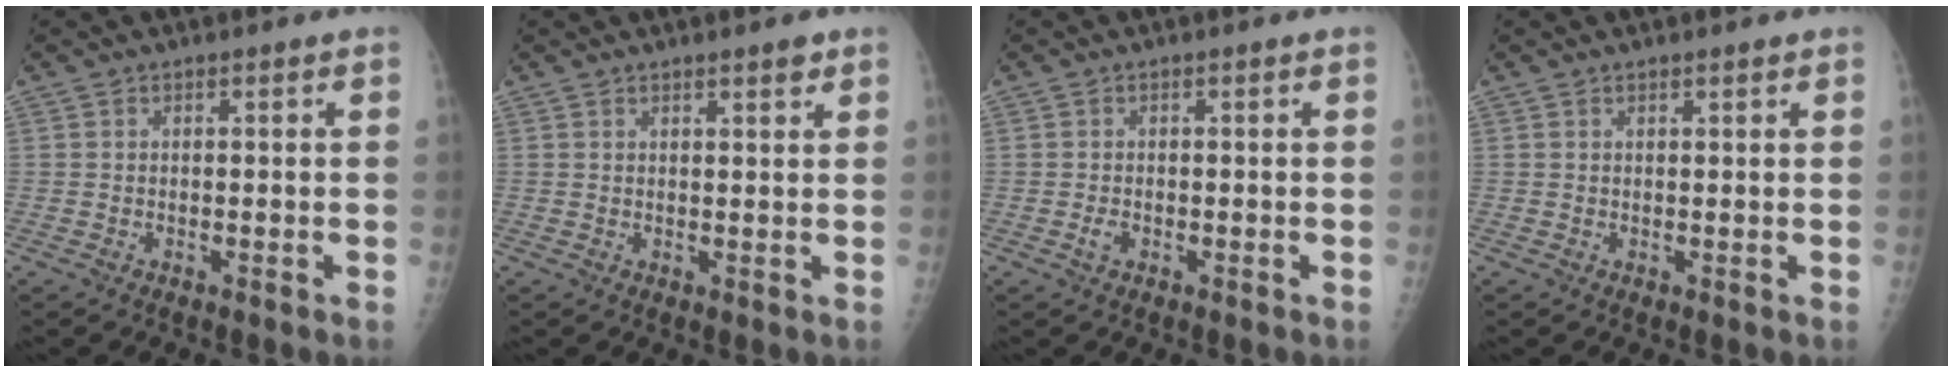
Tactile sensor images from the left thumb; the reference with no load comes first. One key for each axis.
{"total": 2.2, "fx": 1.7, "fy": 0.4, "fz": 1.4, "tx": -0.016, "ty": -0.010, "tz": 0.023}
{"total": 1.2, "fx": -0.3, "fy": 0.7, "fz": 0.9, "tx": -0.019, "ty": 0.005, "tz": -0.005}
{"total": 1.0, "fx": 0.8, "fy": 0.1, "fz": 0.6, "tx": -0.007, "ty": -0.004, "tz": 0.013}